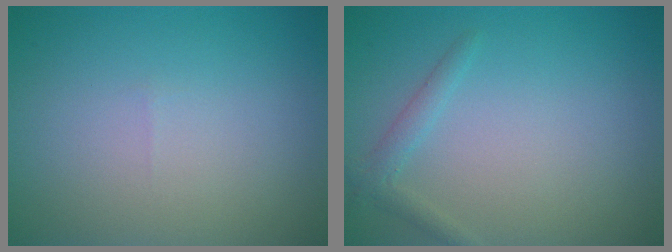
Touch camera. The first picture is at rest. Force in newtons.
{"total": 1.4, "press": 1.4, "slide": 0.0}